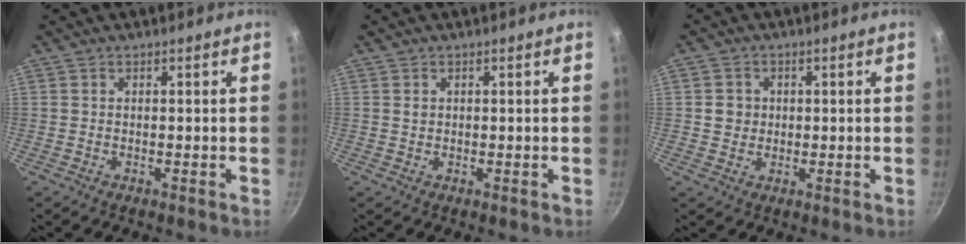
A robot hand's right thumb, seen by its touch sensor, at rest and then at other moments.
{"total": 0.9, "force": [0.3, 0.7, 0.4], "torque": [-0.004, -0.001, 0.004]}
{"total": 3.5, "force": [0.3, 3.3, 1.1], "torque": [-0.001, 0.007, 0.003]}